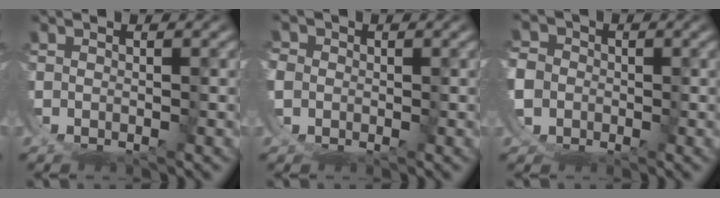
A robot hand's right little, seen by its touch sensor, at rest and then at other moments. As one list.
[{"total": 2.5, "force": [-0.1, 2.3, 1.0], "torque": [-0.037, -0.011, 0.000]}, {"total": 7.6, "force": [-0.2, 7.0, 3.1], "torque": [-0.079, -0.019, -0.010]}]